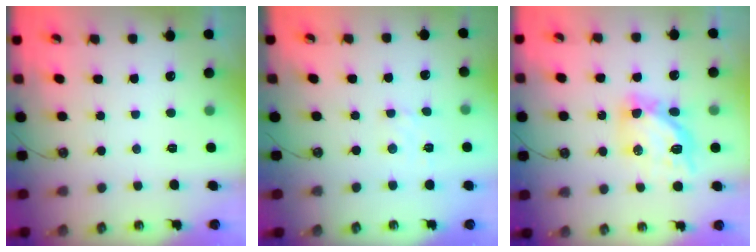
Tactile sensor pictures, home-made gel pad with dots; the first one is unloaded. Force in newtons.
{"total": 2.1, "press": 2.0, "slide": 0.6}
{"total": 11.6, "press": 11.5, "slide": 1.3}